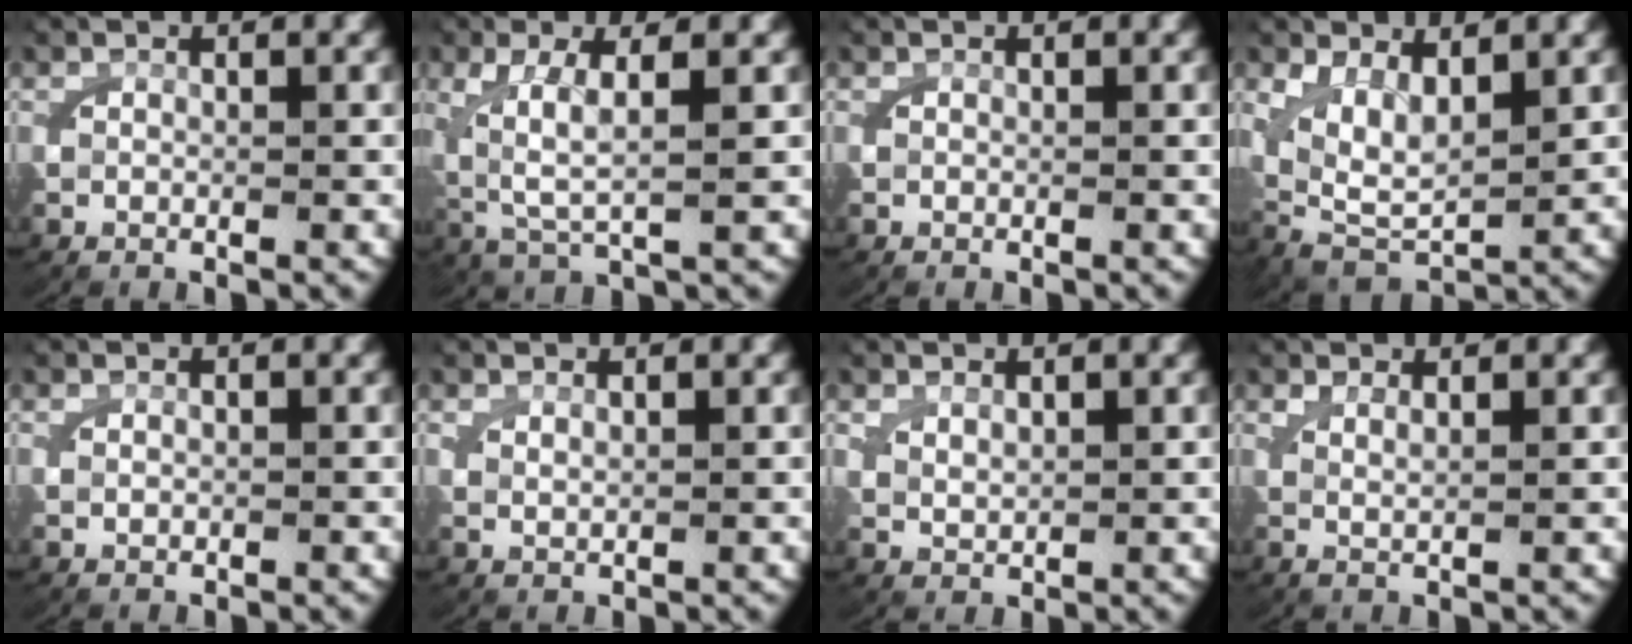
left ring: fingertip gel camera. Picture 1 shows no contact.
{"total": 4.5, "force": [0.7, 2.0, 4.0], "torque": [-0.092, -0.013, 0.027]}
{"total": 0.0}
{"total": 7.4, "force": [1.0, 5.8, 4.5], "torque": [-0.132, -0.038, 0.027]}
{"total": 0.5, "force": [0.1, 0.3, 0.4], "torque": [-0.012, -0.005, 0.006]}
{"total": 0.9, "force": [0.7, -0.2, 0.4], "torque": [-0.006, -0.003, 0.020]}
{"total": 1.1, "force": [0.8, 0.2, 0.6], "torque": [-0.013, -0.005, 0.027]}
{"total": 1.4, "force": [1.0, -0.3, 1.0], "torque": [-0.019, -0.008, 0.025]}